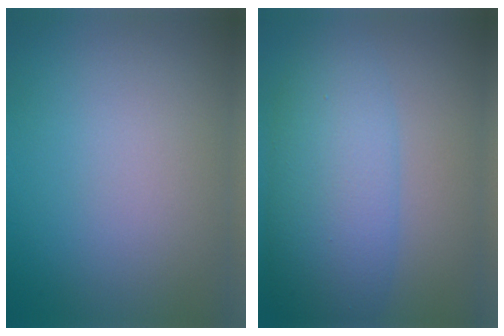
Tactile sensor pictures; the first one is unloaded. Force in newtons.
{"total": 7.7, "press": 7.7, "slide": 0.3}